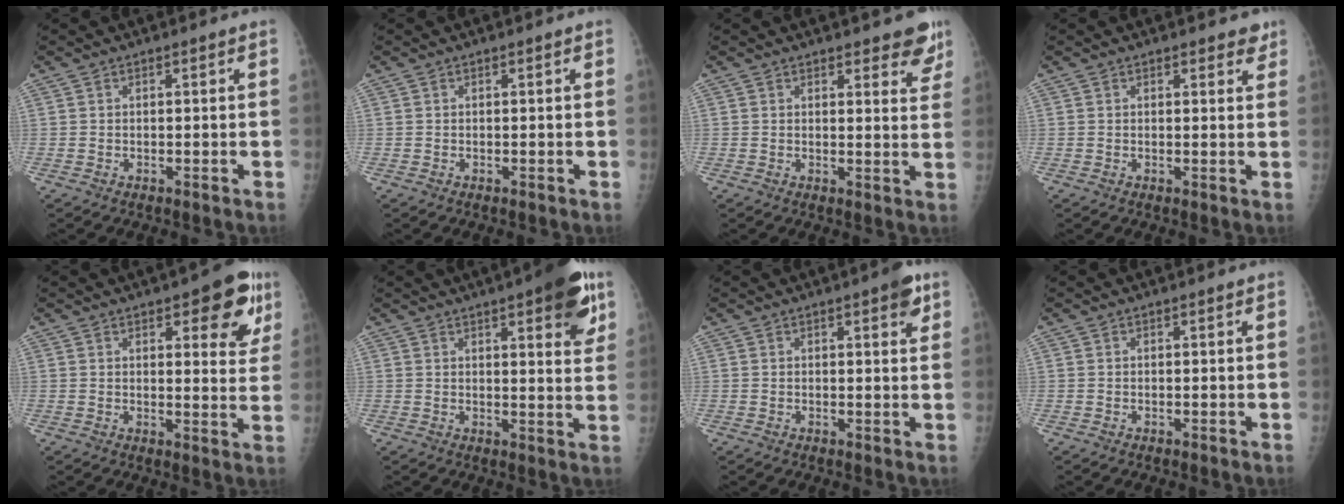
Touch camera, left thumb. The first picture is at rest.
{"total": 0.0}
{"total": 6.5, "force": [5.0, 2.2, 3.5], "torque": [-0.008, -0.026, 0.052]}
{"total": 2.6, "force": [2.0, 1.1, 1.3], "torque": [0.006, -0.009, 0.020]}
{"total": 11.1, "force": [5.6, 4.2, 8.6], "torque": [-0.063, -0.021, 0.062]}
{"total": 12.5, "force": [6.5, 3.6, 10.0], "torque": [-0.099, -0.024, 0.079]}
{"total": 3.9, "force": [2.1, 1.2, 3.1], "torque": [-0.031, -0.007, 0.022]}
{"total": 0.0}